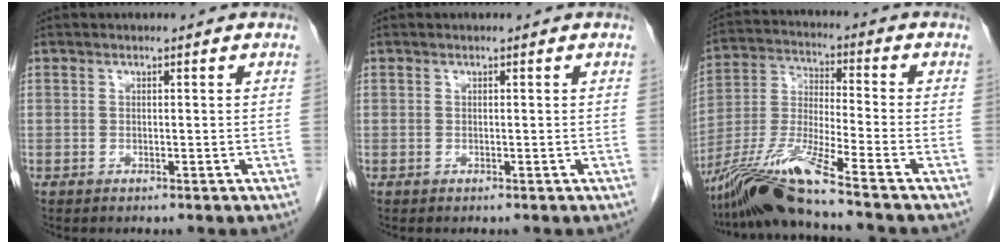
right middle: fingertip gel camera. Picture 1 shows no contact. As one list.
[{"total": 0.0}, {"total": 11.8, "force": [-9.1, -1.5, 7.4], "torque": [-0.157, -0.021, -0.176]}]